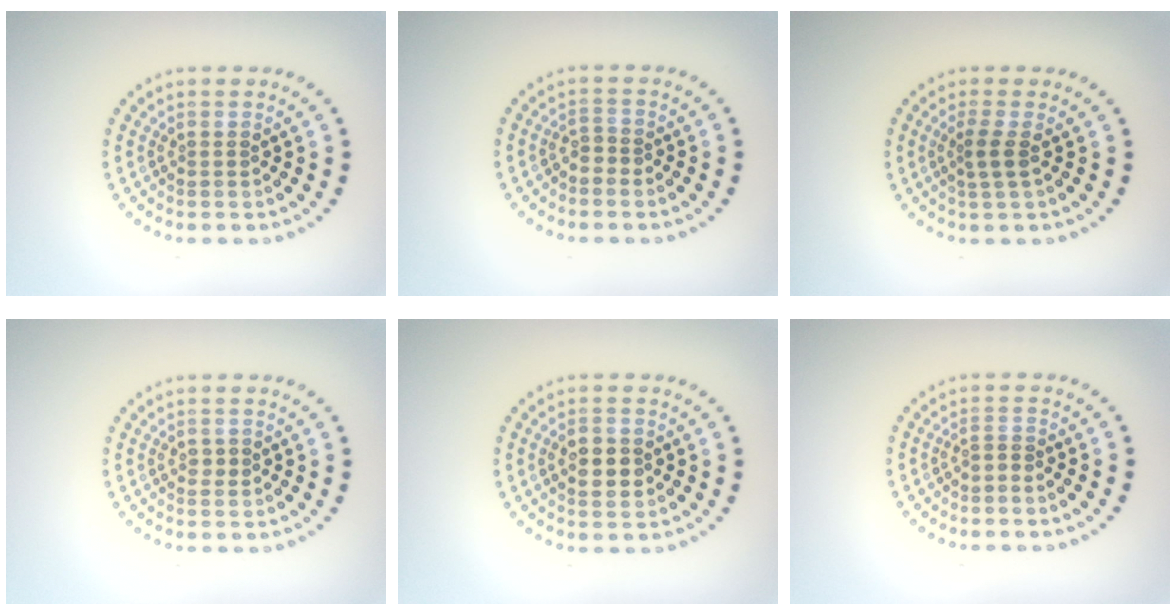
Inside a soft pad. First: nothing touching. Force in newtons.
{"total": 0.9, "press": 0.6, "slide": 0.6}
{"total": 1.7, "press": 1.3, "slide": 1.1}
{"total": 0.9, "press": 0.9, "slide": 0.0}
{"total": 2.9, "press": 2.9, "slide": 0.1}
{"total": 0.7, "press": 0.4, "slide": 0.6}